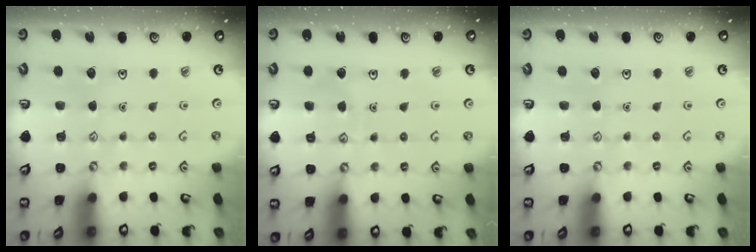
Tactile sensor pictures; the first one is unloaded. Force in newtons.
{"total": 5.1, "press": 5.1, "slide": 0.6}
{"total": 0.0}